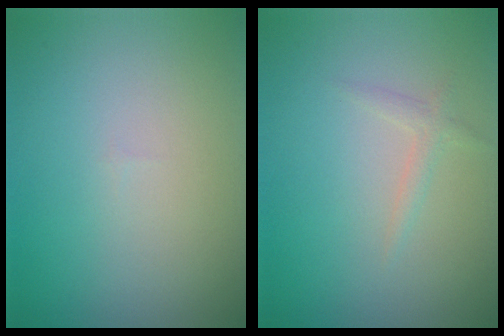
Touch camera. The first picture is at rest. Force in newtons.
{"total": 1.1, "press": 1.1, "slide": 0.0}